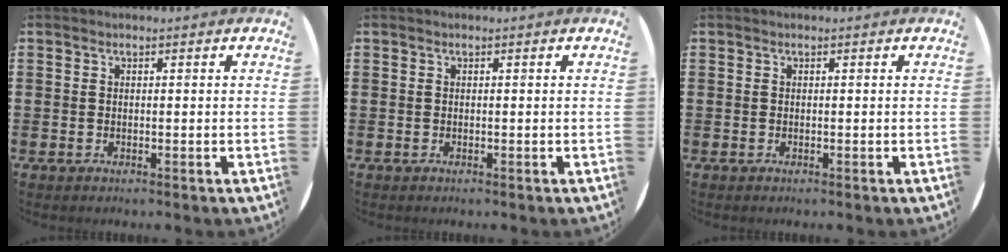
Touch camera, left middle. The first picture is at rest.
{"total": 0.0}
{"total": 0.0}